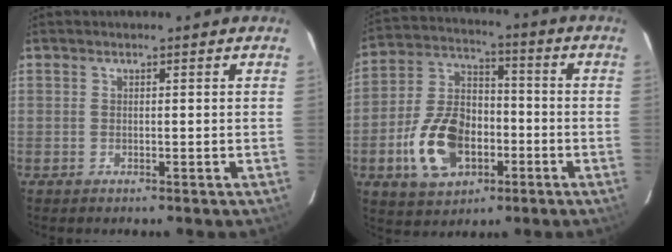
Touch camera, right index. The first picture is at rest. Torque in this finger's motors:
{"motor_torque": [1.21, -0.93, 0.60, 0.13]}